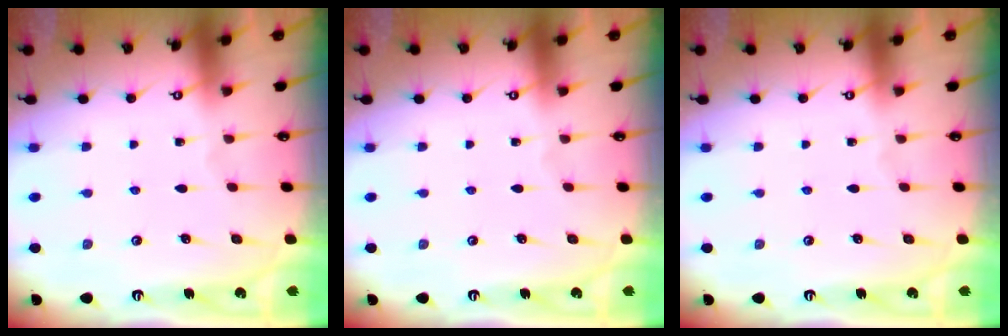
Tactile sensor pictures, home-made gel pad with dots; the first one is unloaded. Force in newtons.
{"total": 0.0}
{"total": 0.0}